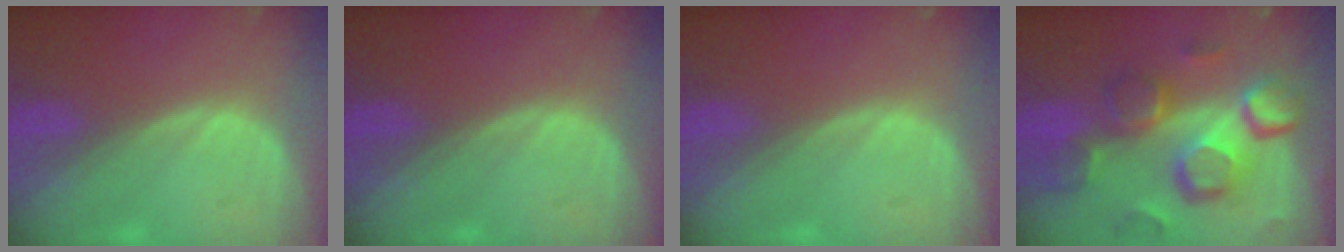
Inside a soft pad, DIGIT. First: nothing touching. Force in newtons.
{"total": 0.0}
{"total": 0.0}
{"total": 12.3, "press": 10.7, "slide": 6.1}